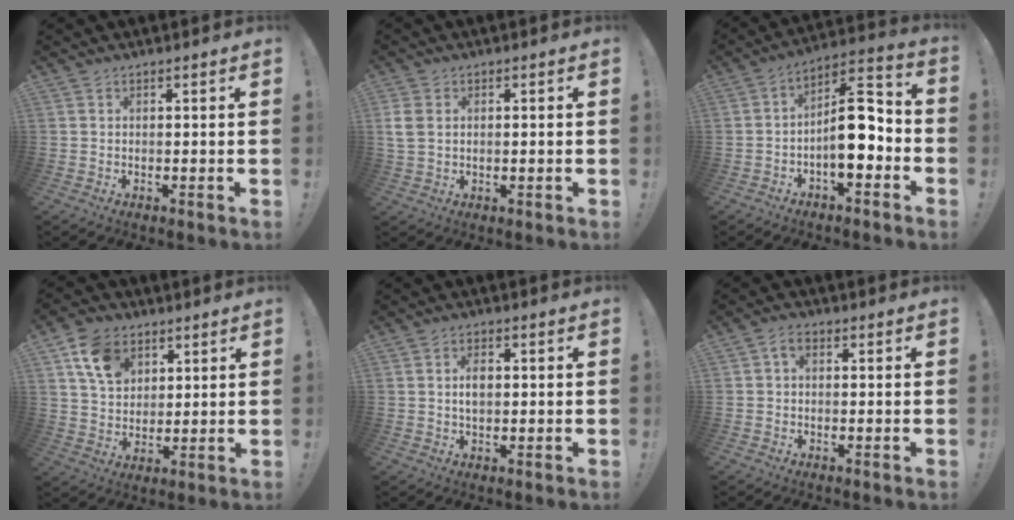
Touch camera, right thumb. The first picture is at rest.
{"total": 4.1, "force": [1.0, 3.1, 2.5], "torque": [-0.060, 0.007, 0.018]}
{"total": 13.8, "force": [-3.1, 5.9, 12.0], "torque": [-0.184, 0.022, -0.047]}
{"total": 11.6, "force": [6.0, 8.3, 5.6], "torque": [-0.094, -0.018, 0.117]}
{"total": 3.9, "force": [0.4, 2.3, 3.1], "torque": [-0.043, 0.001, 0.001]}
{"total": 2.7, "force": [0.4, 1.7, 2.0], "torque": [-0.039, 0.006, 0.007]}